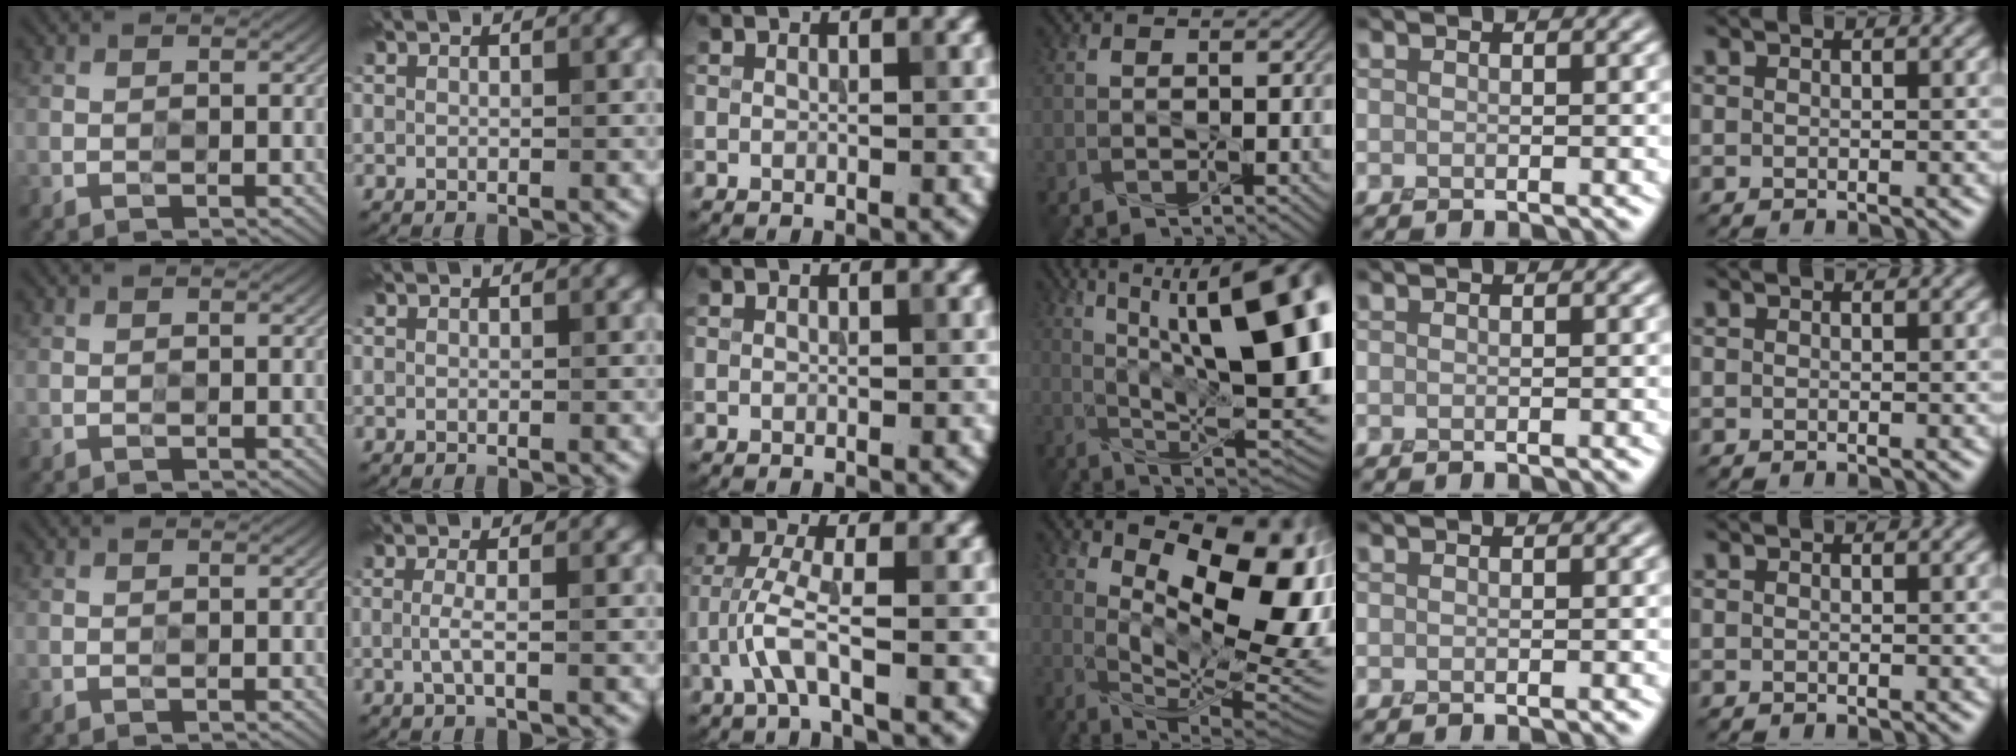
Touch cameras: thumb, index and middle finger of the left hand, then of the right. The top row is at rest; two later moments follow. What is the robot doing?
{"motion": "press", "object": "syringe"}